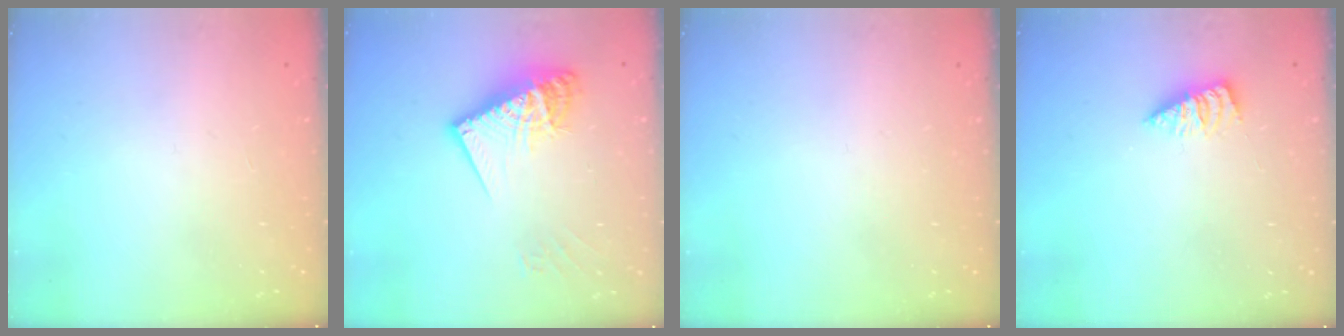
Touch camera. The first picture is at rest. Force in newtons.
{"total": 14.7, "press": 14.6, "slide": 1.5}
{"total": 0.0}
{"total": 2.5, "press": 2.5, "slide": 0.3}